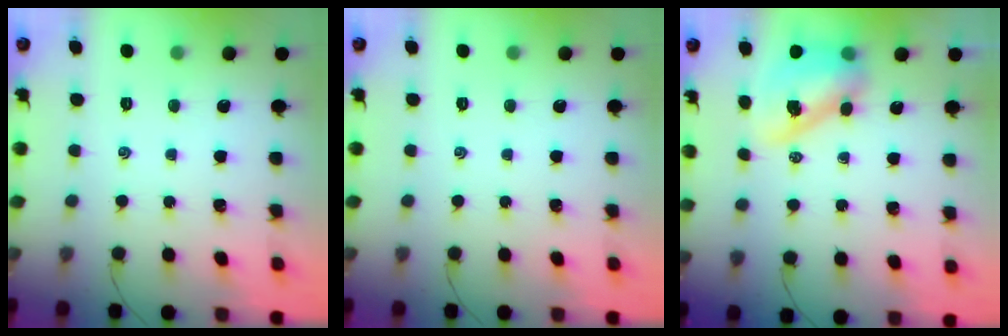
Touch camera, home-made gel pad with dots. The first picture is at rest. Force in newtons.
{"total": 0.0}
{"total": 10.4, "press": 10.1, "slide": 2.6}